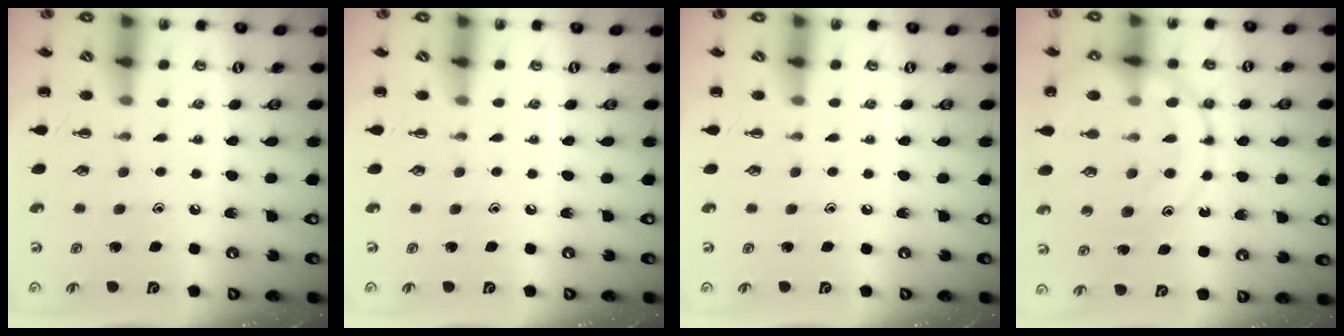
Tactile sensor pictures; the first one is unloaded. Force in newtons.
{"total": 0.0}
{"total": 0.0}
{"total": 17.1, "press": 17.0, "slide": 2.3}